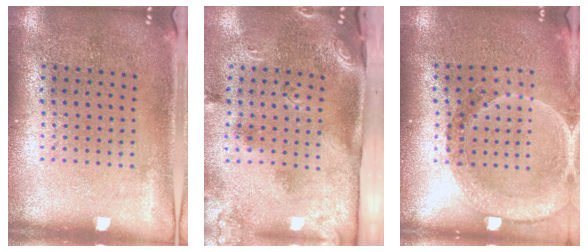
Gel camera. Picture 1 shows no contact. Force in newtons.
{"total": 2.9, "press": 1.8, "slide": 2.2}
{"total": 1.5, "press": 1.5, "slide": 0.3}